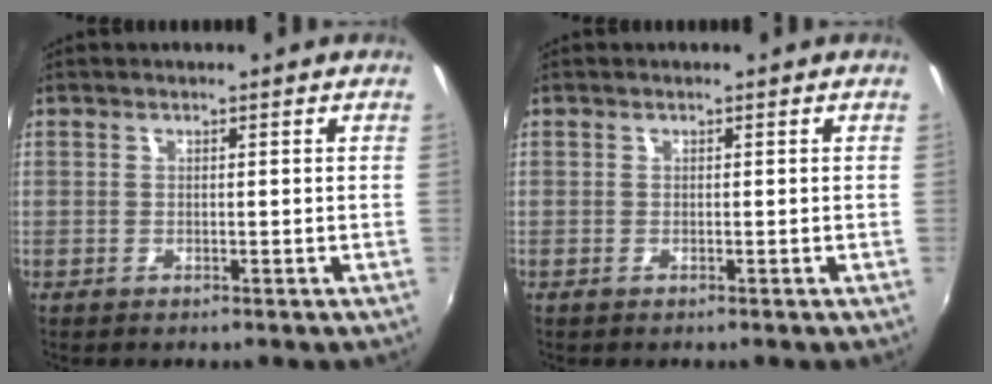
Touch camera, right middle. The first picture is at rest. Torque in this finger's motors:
{"motor_torque": [0.00, -0.30, 0.03, 0.00]}